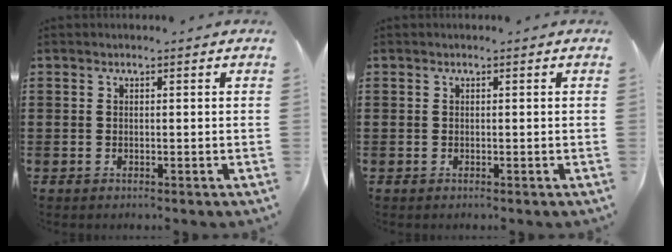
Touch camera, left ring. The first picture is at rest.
{"total": 0.0}